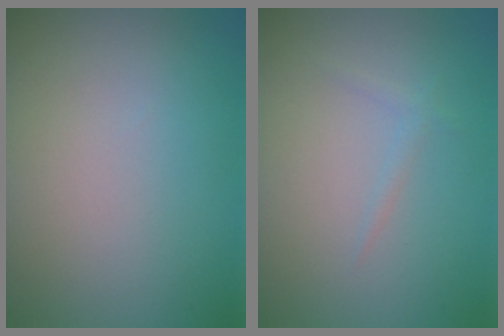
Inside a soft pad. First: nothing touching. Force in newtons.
{"total": 0.8, "press": 0.8, "slide": 0.0}